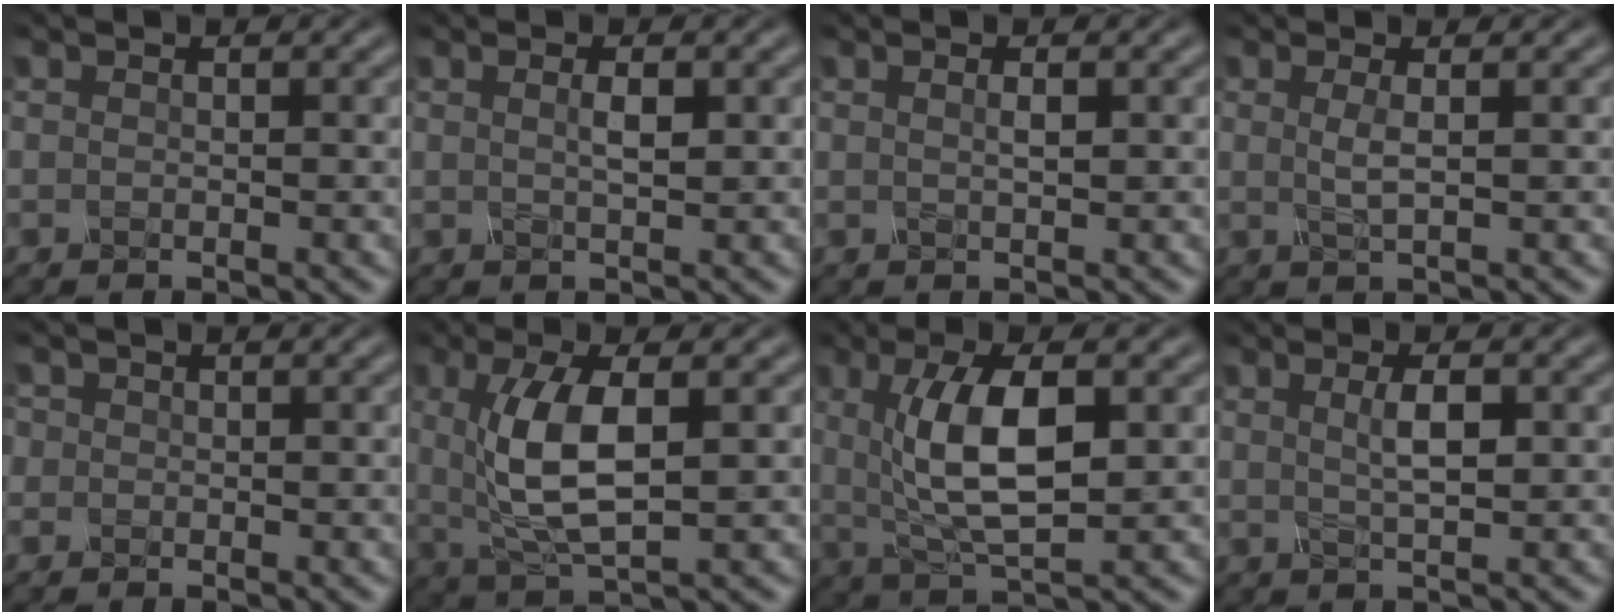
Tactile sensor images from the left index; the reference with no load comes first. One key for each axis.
{"total": 1.7, "fx": 0.5, "fy": 0.3, "fz": 1.6, "tx": -0.029, "ty": 0.003, "tz": 0.007}
{"total": 1.1, "fx": 0.4, "fy": 0.2, "fz": 1.0, "tx": -0.018, "ty": 0.004, "tz": 0.006}
{"total": 1.8, "fx": 0.4, "fy": 0.5, "fz": 1.7, "tx": -0.032, "ty": -0.002, "tz": 0.007}
{"total": 1.0, "fx": 0.2, "fy": 1.0, "fz": 0.2, "tx": 0.001, "ty": 0.002, "tz": -0.007}
{"total": 7.0, "fx": 0.9, "fy": 2.5, "fz": 6.5, "tx": -0.134, "ty": -0.005, "tz": 0.018}
{"total": 8.0, "fx": 1.1, "fy": 2.9, "fz": 7.4, "tx": -0.137, "ty": -0.003, "tz": 0.020}
{"total": 2.8, "fx": 0.7, "fy": 0.7, "fz": 2.6, "tx": -0.045, "ty": 0.003, "tz": 0.012}